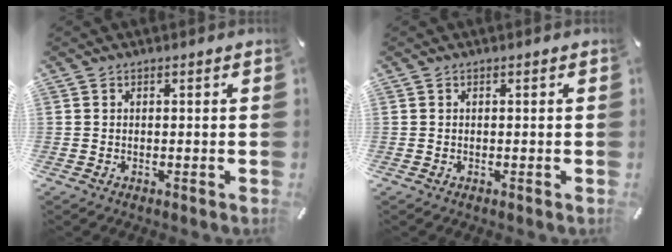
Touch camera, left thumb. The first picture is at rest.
{"total": 0.0}